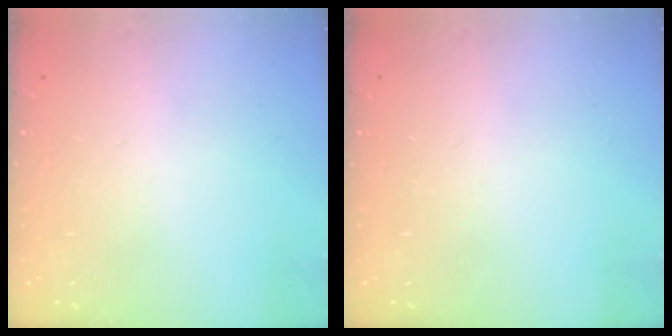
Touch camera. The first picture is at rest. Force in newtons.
{"total": 0.0}